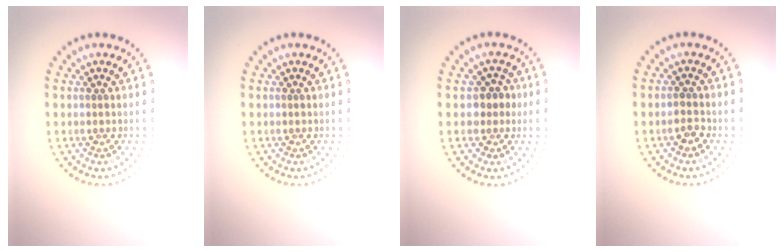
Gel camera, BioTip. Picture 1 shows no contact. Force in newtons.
{"total": 0.0}
{"total": 2.1, "press": 1.8, "slide": 0.9}
{"total": 1.3, "press": 1.3, "slide": 0.2}